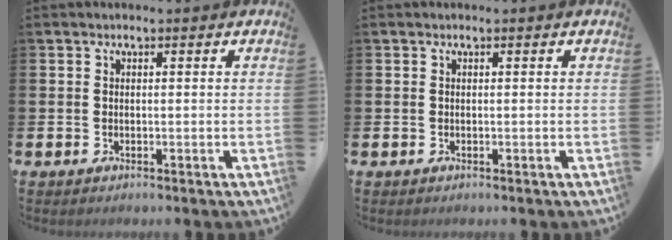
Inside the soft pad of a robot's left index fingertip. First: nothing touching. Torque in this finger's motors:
{"motor_torque": [0.00, 0.00, 0.00, 0.00]}